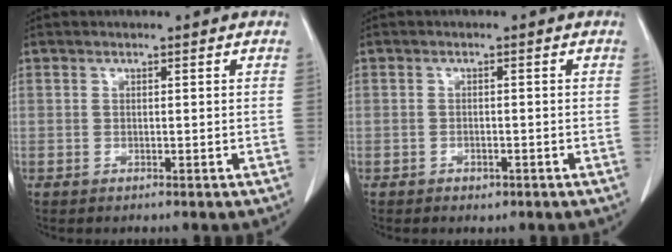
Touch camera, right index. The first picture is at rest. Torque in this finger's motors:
{"motor_torque": [0.03, 0.01, -0.04, -0.02]}